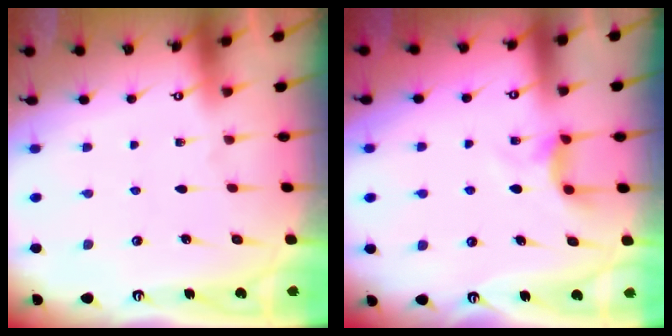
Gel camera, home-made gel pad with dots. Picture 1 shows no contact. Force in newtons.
{"total": 4.8, "press": 4.8, "slide": 0.5}